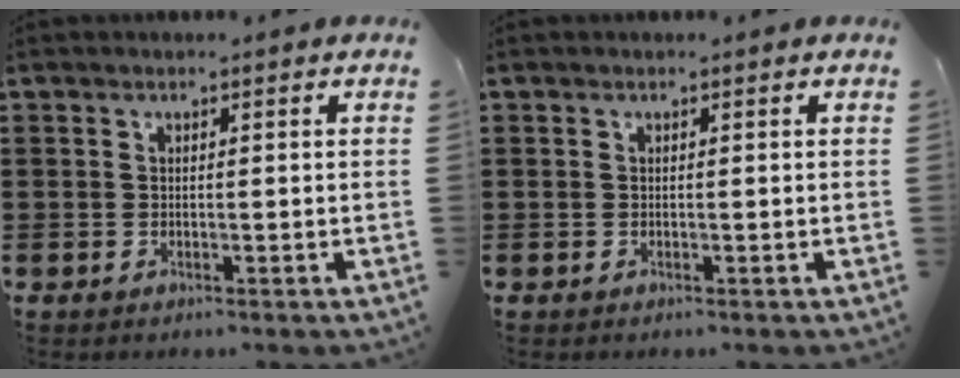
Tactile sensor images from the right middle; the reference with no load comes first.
{"total": 0.0}